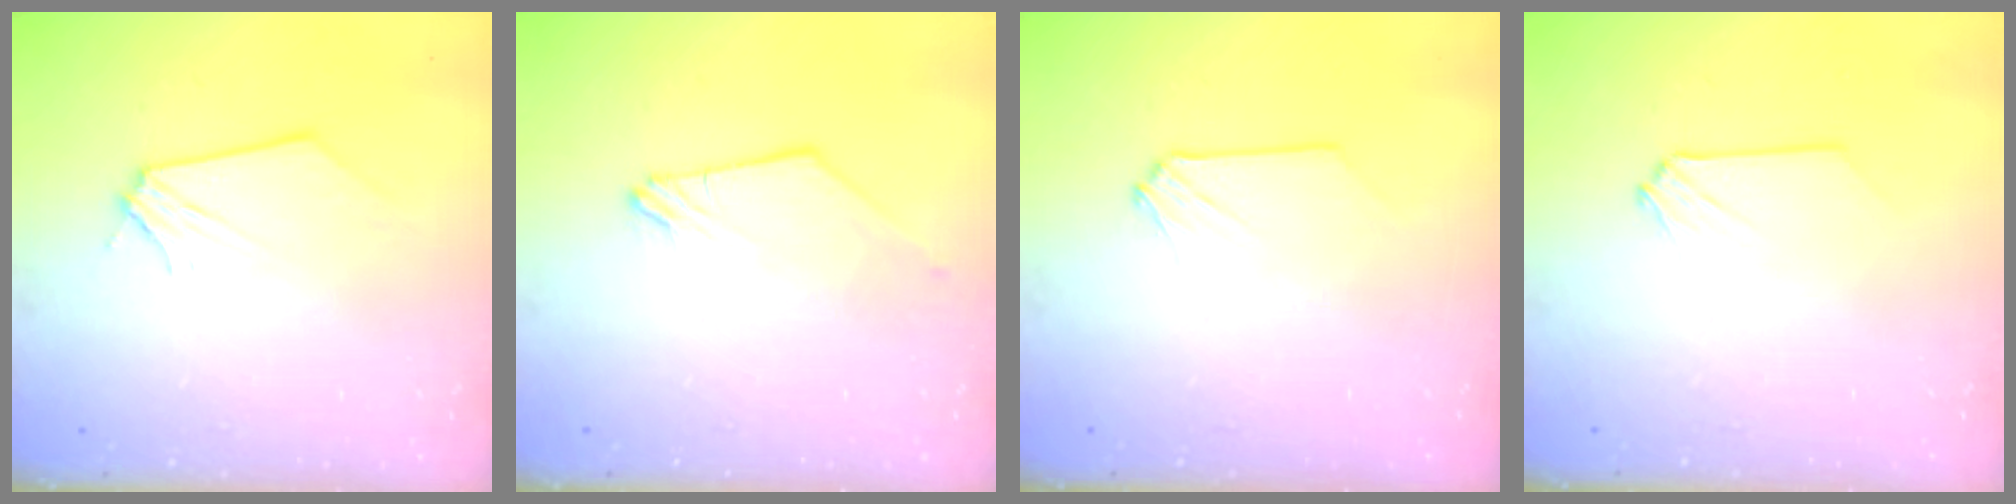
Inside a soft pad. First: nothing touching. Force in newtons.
{"total": 0.0}
{"total": 0.0}
{"total": 0.0}